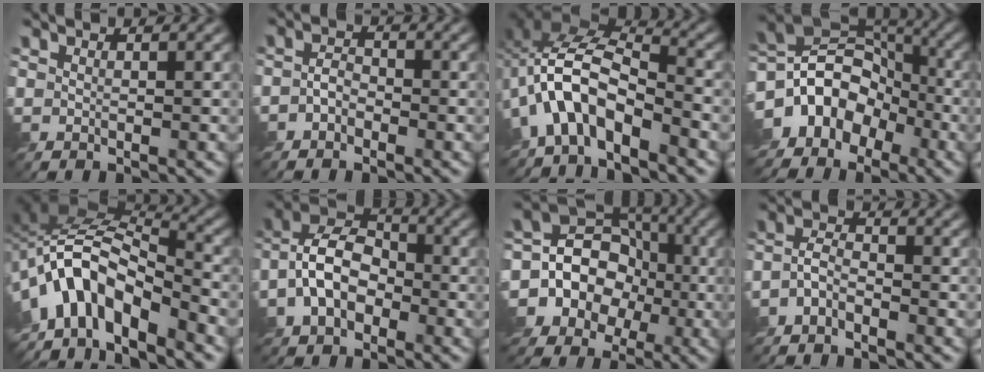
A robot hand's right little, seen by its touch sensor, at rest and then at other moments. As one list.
[{"total": 1.7, "force": [-1.1, 1.0, 0.9], "torque": [-0.018, 0.007, -0.026]}, {"total": 7.9, "force": [-3.9, 3.8, 5.8], "torque": [-0.111, 0.010, -0.086]}, {"total": 9.5, "force": [-5.4, 6.6, 4.3], "torque": [-0.077, 0.028, -0.101]}, {"total": 10.3, "force": [-5.4, 5.0, 7.3], "torque": [-0.122, 0.011, -0.101]}, {"total": 5.7, "force": [-2.0, 3.7, 3.9], "torque": [-0.076, 0.017, -0.045]}, {"total": 12.1, "force": [-3.5, 10.6, 4.5], "torque": [-0.086, 0.015, -0.075]}, {"total": 2.3, "force": [-1.8, 0.8, 1.3], "torque": [-0.032, 0.004, -0.046]}]